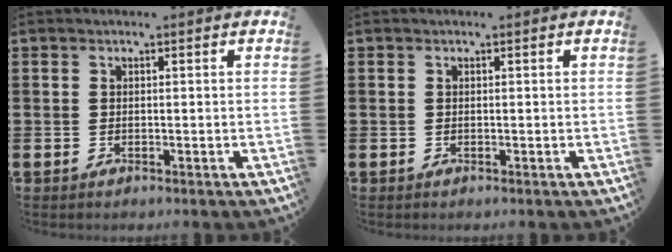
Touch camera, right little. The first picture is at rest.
{"total": 0.0}